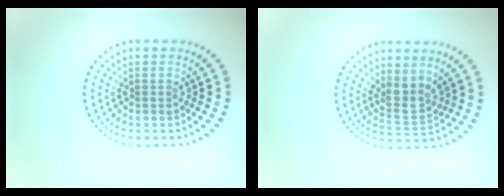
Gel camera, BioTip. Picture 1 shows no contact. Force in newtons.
{"total": 2.5, "press": 2.0, "slide": 1.5}